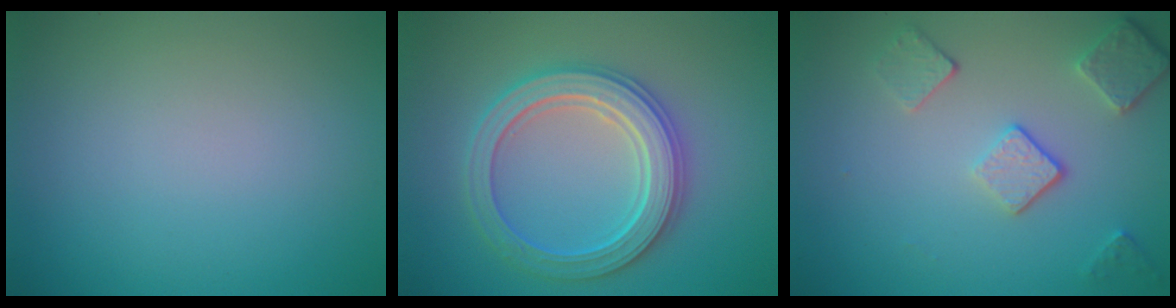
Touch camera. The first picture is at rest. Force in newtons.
{"total": 5.4, "press": 5.4, "slide": 0.9}
{"total": 3.5, "press": 2.7, "slide": 2.1}